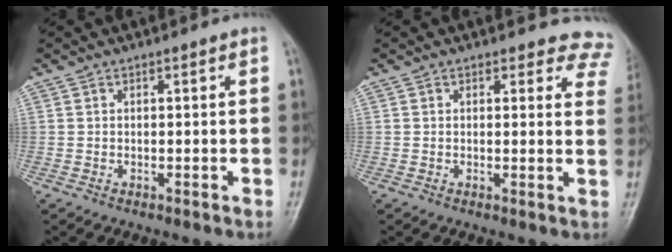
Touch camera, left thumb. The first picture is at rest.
{"total": 8.1, "force": [7.3, 3.4, 0.3], "torque": [0.059, -0.032, 0.041]}